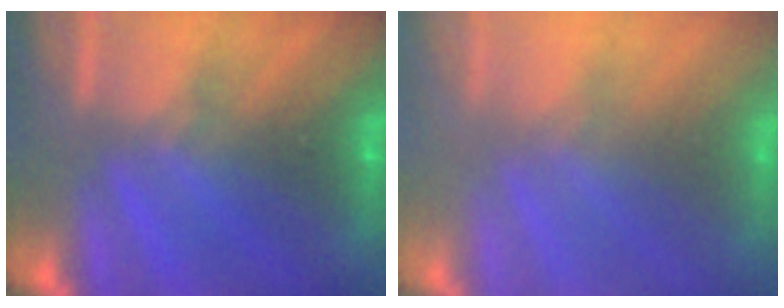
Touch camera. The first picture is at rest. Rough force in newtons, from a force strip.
{"total": 2.9}